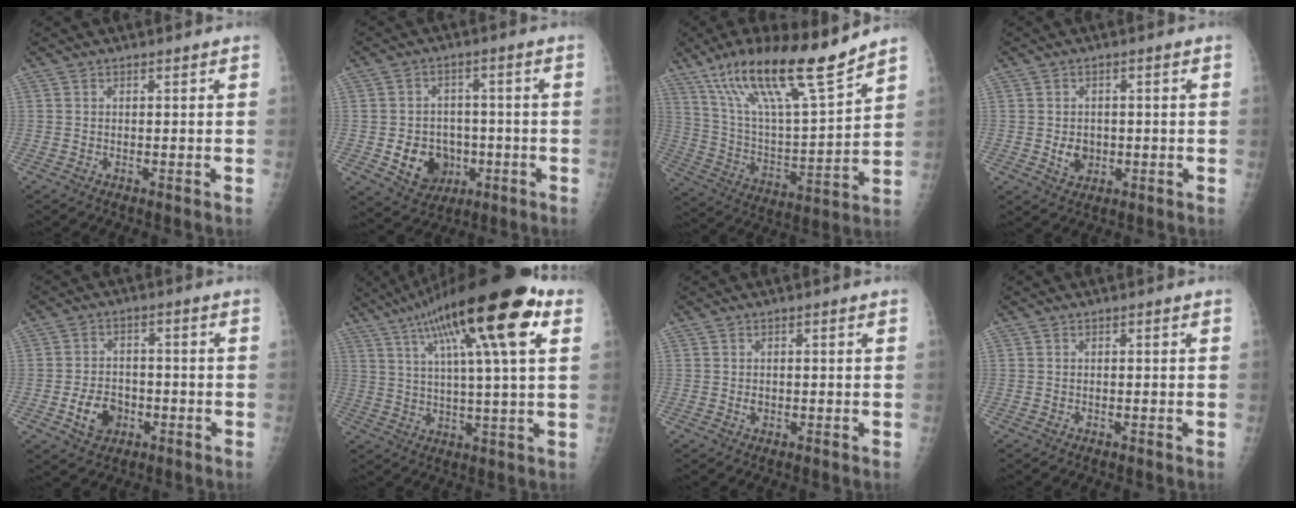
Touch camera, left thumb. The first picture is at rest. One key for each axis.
{"total": 9.6, "fx": -2.6, "fy": 8.0, "fz": 4.8, "tx": -0.040, "ty": 0.013, "tz": -0.030}
{"total": 20.8, "fx": 15.0, "fy": 3.5, "fz": 14.0, "tx": -0.229, "ty": -0.063, "tz": 0.274}
{"total": 3.9, "fx": -0.6, "fy": 3.2, "fz": 2.2, "tx": -0.019, "ty": 0.002, "tz": -0.002}
{"total": 7.0, "fx": -2.6, "fy": 5.2, "fz": 3.8, "tx": -0.047, "ty": 0.016, "tz": -0.041}
{"total": 22.7, "fx": 10.6, "fy": 4.4, "fz": 19.6, "tx": -0.317, "ty": 0.005, "tz": 0.167}
{"total": 1.2, "fx": -0.1, "fy": 0.9, "fz": 0.8, "tx": -0.006, "ty": 0.001, "tz": 0.000}
{"total": 0.0}